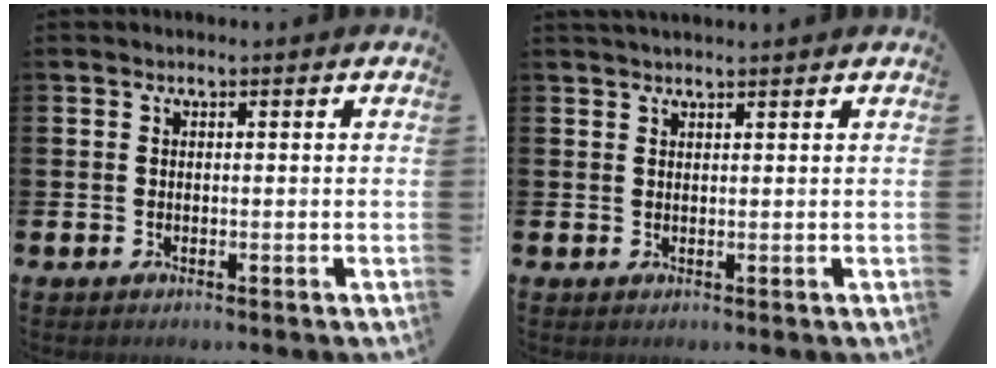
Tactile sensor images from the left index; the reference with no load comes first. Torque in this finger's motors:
{"motor_torque": [0.92, -1.21, 0.18, 0.05]}